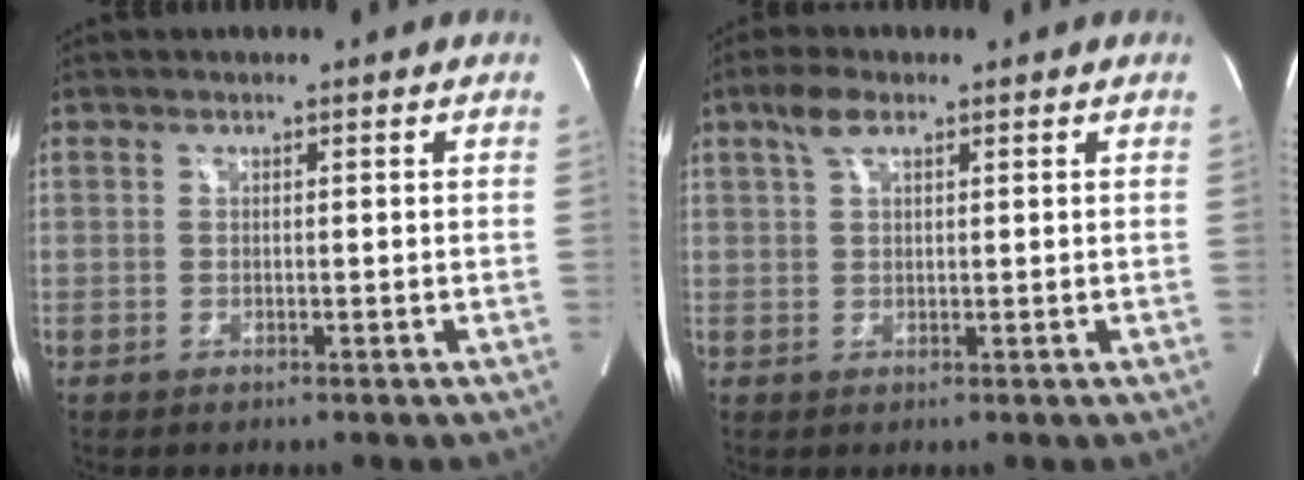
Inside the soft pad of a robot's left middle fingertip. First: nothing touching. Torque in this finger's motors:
{"motor_torque": [0.54, -0.42, 0.06, 0.02]}